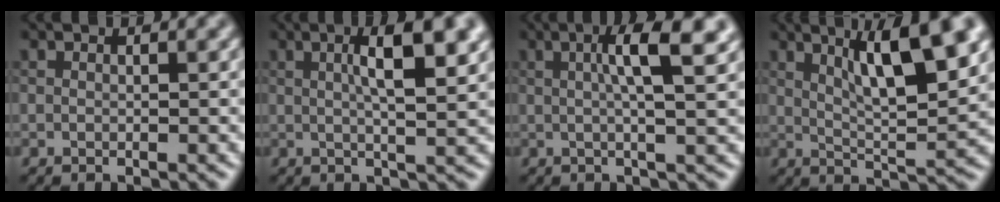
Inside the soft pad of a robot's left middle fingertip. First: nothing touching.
{"total": 6.6, "force": [1.8, 1.8, 6.1], "torque": [-0.075, 0.014, 0.023]}
{"total": 5.2, "force": [1.3, 0.9, 5.0], "torque": [-0.075, 0.008, 0.018]}
{"total": 9.1, "force": [3.9, 2.3, 7.8], "torque": [-0.113, 0.011, 0.061]}